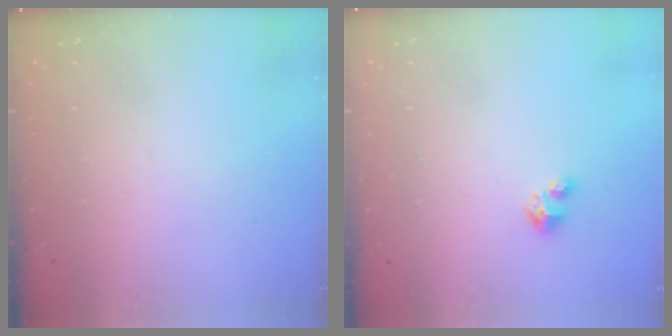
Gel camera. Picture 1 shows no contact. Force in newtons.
{"total": 3.1, "press": 3.1, "slide": 0.1}